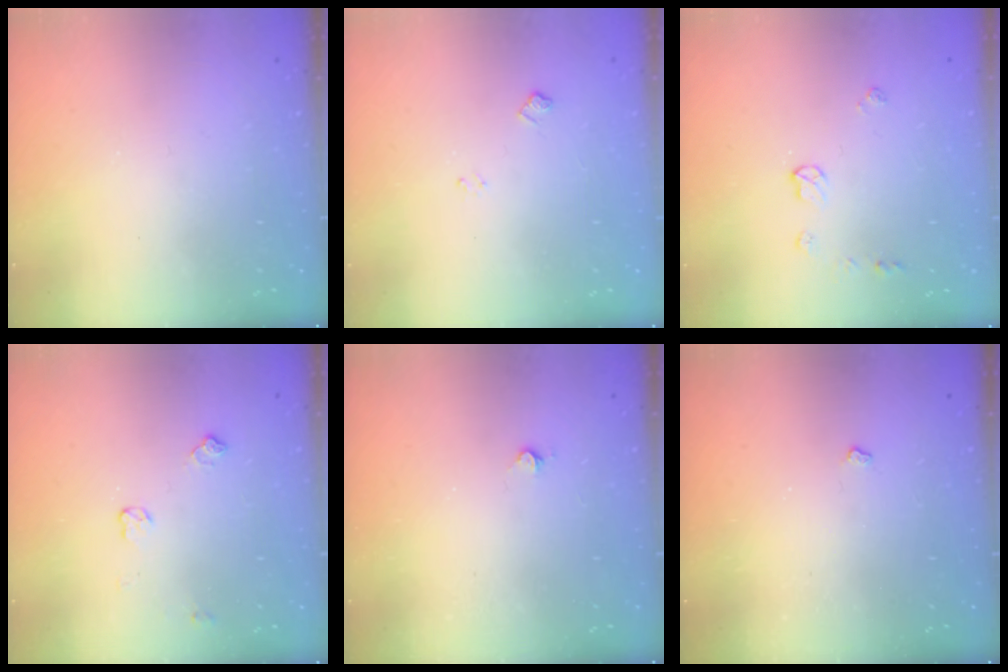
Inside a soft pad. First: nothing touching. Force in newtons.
{"total": 5.1, "press": 5.0, "slide": 0.8}
{"total": 5.9, "press": 5.9, "slide": 0.4}
{"total": 5.5, "press": 5.5, "slide": 0.7}
{"total": 2.7, "press": 2.7, "slide": 0.5}
{"total": 2.6, "press": 2.6, "slide": 0.4}